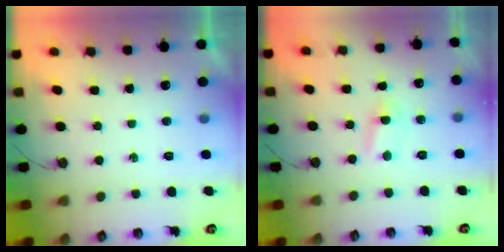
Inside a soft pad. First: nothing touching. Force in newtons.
{"total": 2.7, "press": 2.7, "slide": 0.2}